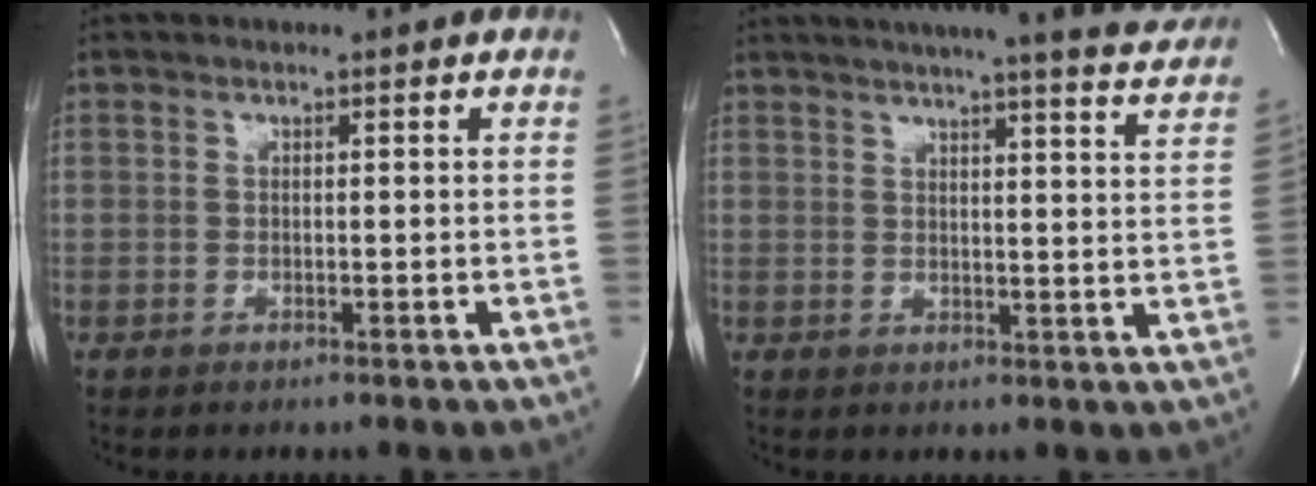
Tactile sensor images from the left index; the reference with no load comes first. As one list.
[{"total": 19.6, "force": [17.7, 0.9, 8.4], "torque": [-0.121, -0.040, 0.203]}]